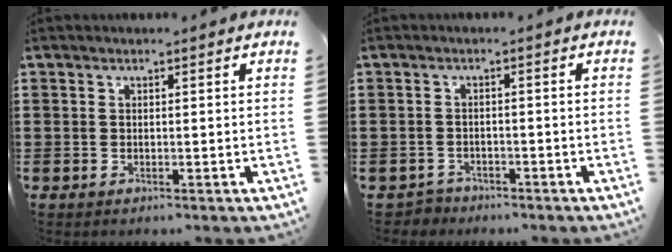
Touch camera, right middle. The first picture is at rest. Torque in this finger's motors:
{"motor_torque": [1.09, 0.26, -0.03, -0.04]}